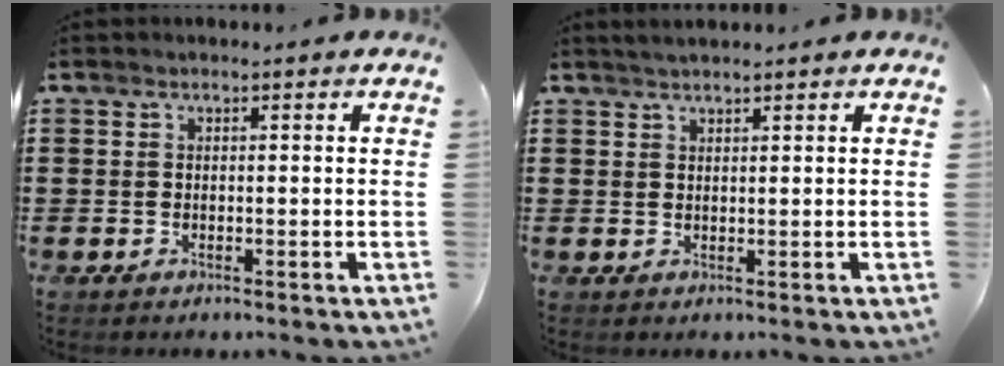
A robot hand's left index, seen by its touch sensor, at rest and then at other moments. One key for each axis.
{"total": 1.3, "fx": 1.2, "fy": 0.0, "fz": 0.6, "tx": -0.012, "ty": 0.001, "tz": 0.023}